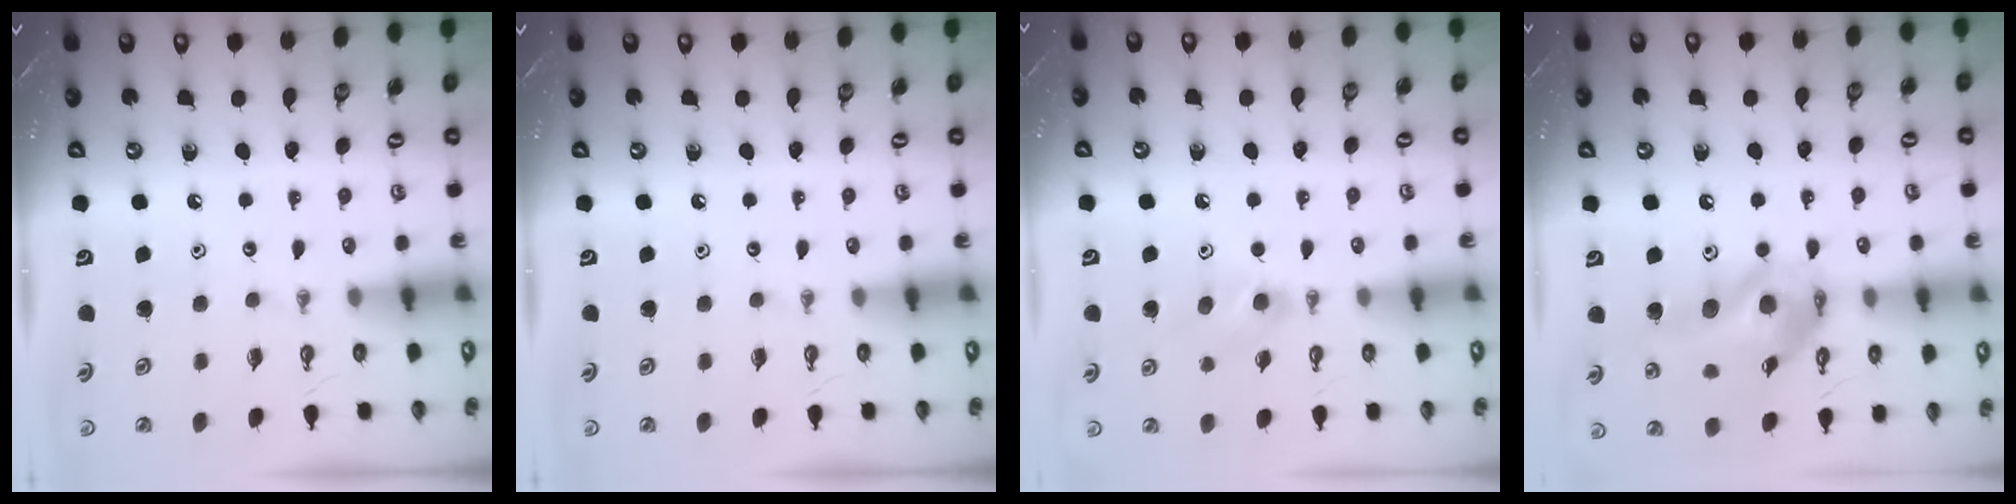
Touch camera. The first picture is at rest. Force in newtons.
{"total": 0.0}
{"total": 7.5, "press": 6.6, "slide": 3.5}
{"total": 15.6, "press": 15.5, "slide": 1.7}